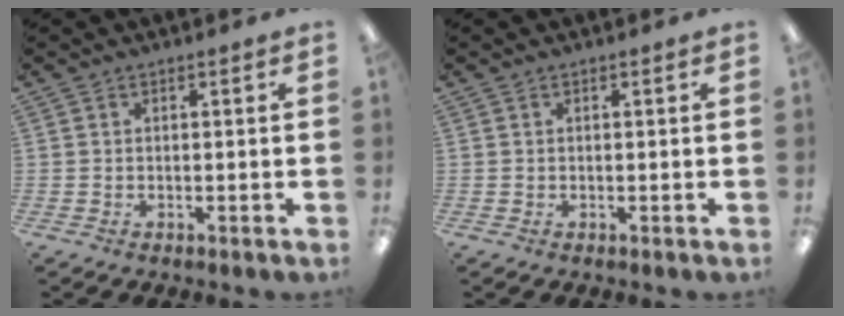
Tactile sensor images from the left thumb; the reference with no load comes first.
{"total": 0.0}